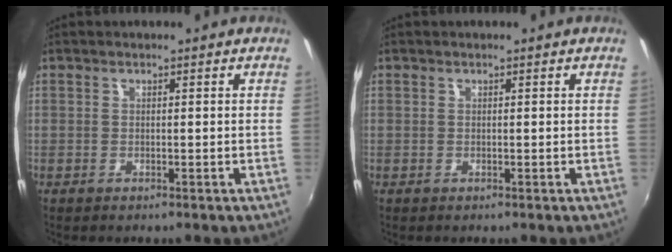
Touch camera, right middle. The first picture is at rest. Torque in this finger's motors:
{"motor_torque": [-0.02, 0.06, -0.01, 0.00]}